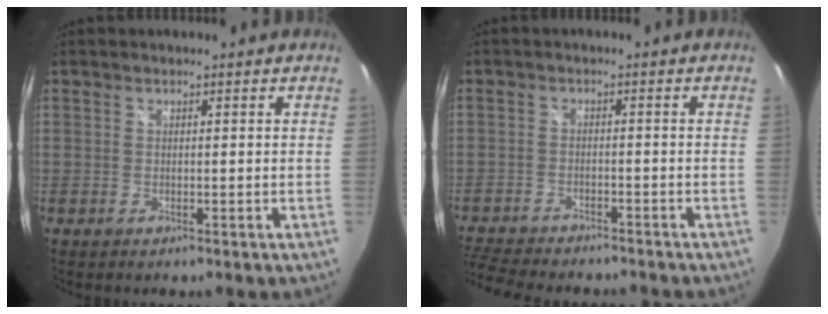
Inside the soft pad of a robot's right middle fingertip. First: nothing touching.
{"total": 11.6, "force": [-10.3, 2.7, 4.8], "torque": [-0.123, -0.020, -0.170]}